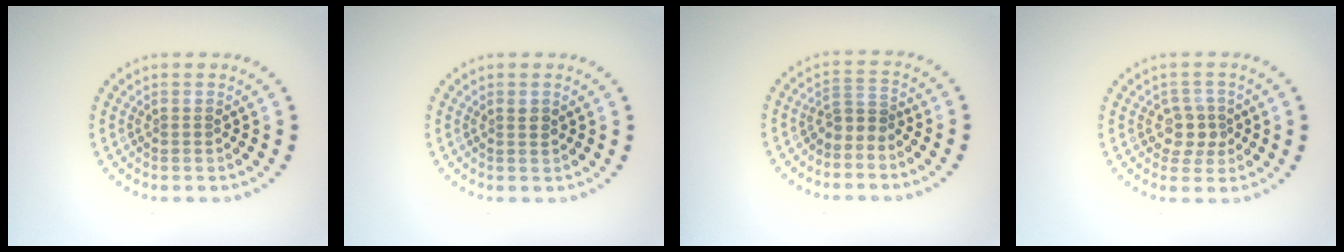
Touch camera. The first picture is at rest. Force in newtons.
{"total": 0.8, "press": 0.7, "slide": 0.3}
{"total": 1.8, "press": 1.2, "slide": 1.4}
{"total": 2.4, "press": 2.2, "slide": 1.0}